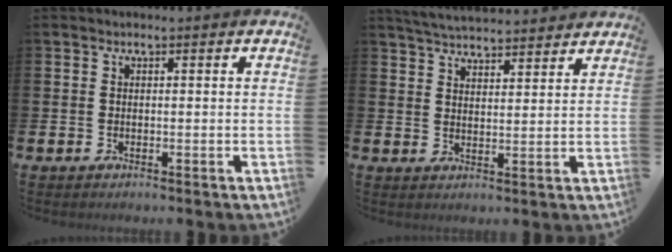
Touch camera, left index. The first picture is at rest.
{"total": 4.8, "force": [4.7, 0.4, 0.3], "torque": [-0.016, -0.029, 0.085]}